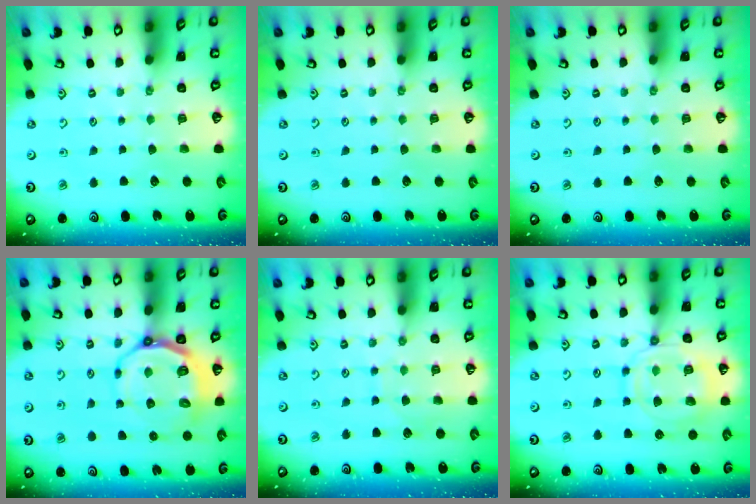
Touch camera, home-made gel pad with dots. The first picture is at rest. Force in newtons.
{"total": 0.0}
{"total": 0.0}
{"total": 11.2, "press": 10.7, "slide": 3.4}
{"total": 5.9, "press": 5.9, "slide": 0.5}
{"total": 13.4, "press": 13.3, "slide": 1.3}